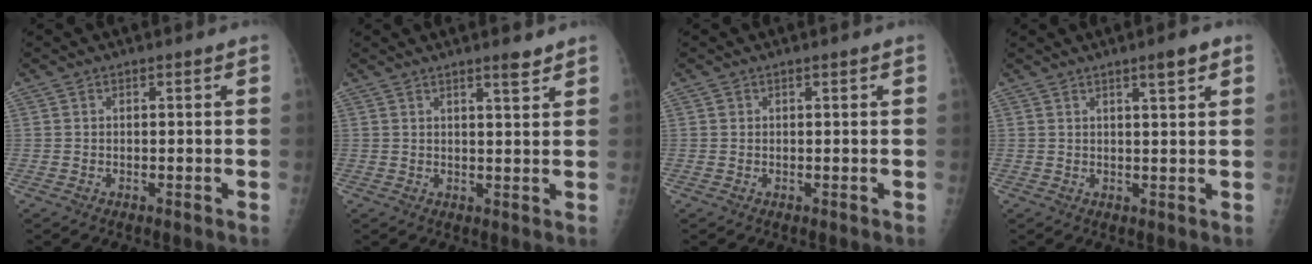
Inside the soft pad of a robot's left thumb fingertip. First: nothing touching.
{"total": 3.2, "force": [2.5, 0.4, 1.9], "torque": [-0.023, -0.020, 0.037]}
{"total": 0.7, "force": [0.3, 0.5, 0.3], "torque": [0.003, 0.000, 0.005]}
{"total": 3.7, "force": [2.2, 0.5, 2.9], "torque": [-0.039, -0.012, 0.033]}